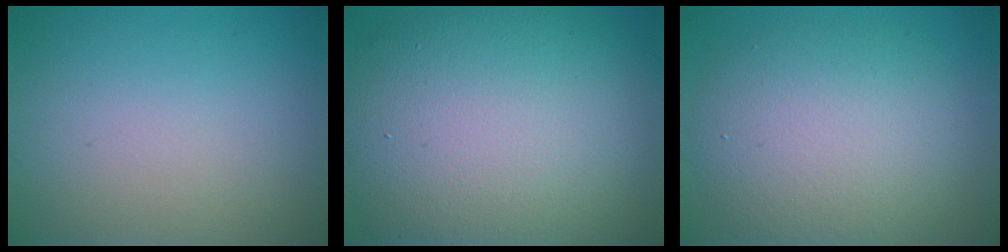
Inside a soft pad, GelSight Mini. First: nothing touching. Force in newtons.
{"total": 14.3, "press": 14.2, "slide": 0.7}
{"total": 7.3, "press": 7.3, "slide": 0.3}